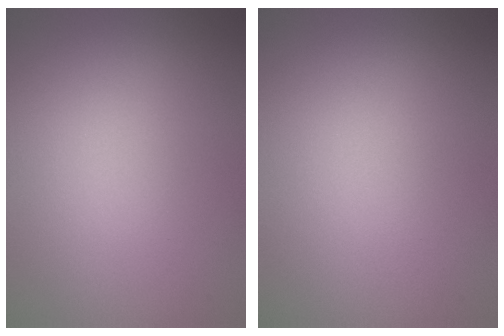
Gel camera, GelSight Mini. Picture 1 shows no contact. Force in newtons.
{"total": 0.0}